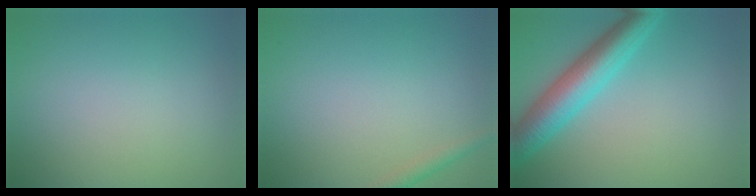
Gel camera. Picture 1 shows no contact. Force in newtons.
{"total": 1.4, "press": 1.4, "slide": 0.1}
{"total": 6.0, "press": 6.0, "slide": 0.1}